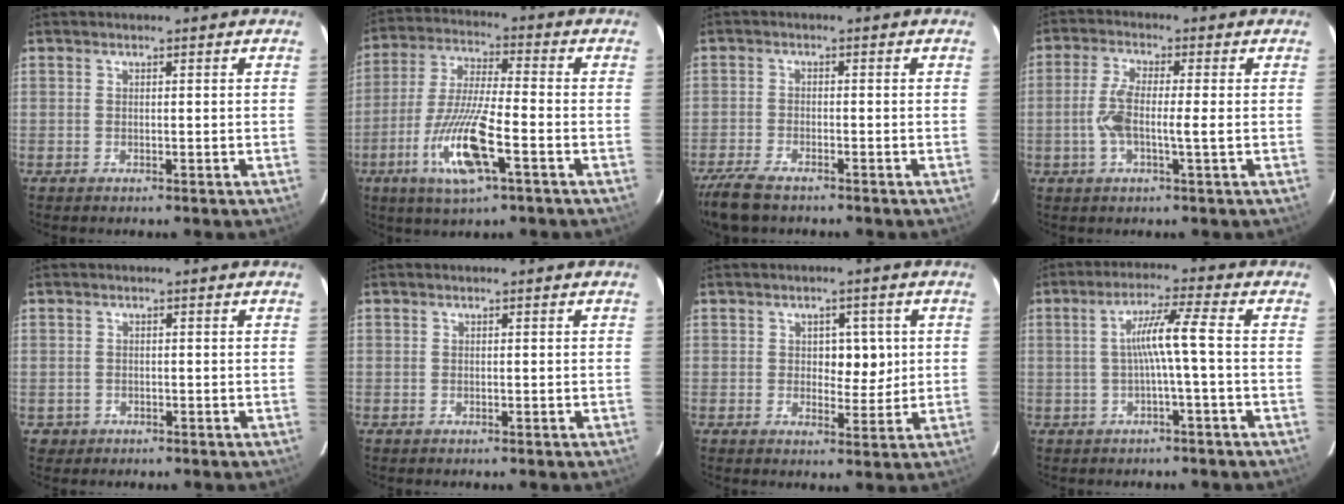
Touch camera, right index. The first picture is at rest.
{"total": 13.0, "force": [-5.2, 1.5, 11.8], "torque": [-0.239, -0.018, -0.096]}
{"total": 6.1, "force": [-4.9, 1.6, 3.2], "torque": [-0.065, -0.014, -0.085]}
{"total": 5.8, "force": [-0.6, 0.6, 5.7], "torque": [-0.126, 0.006, -0.016]}
{"total": 1.7, "force": [-0.5, 1.6, -0.2], "torque": [0.000, 0.007, -0.005]}
{"total": 0.0}
{"total": 4.5, "force": [0.9, 2.8, 3.4], "torque": [-0.035, 0.002, 0.015]}
{"total": 6.0, "force": [-0.4, -0.9, 5.9], "torque": [-0.107, 0.016, -0.004]}